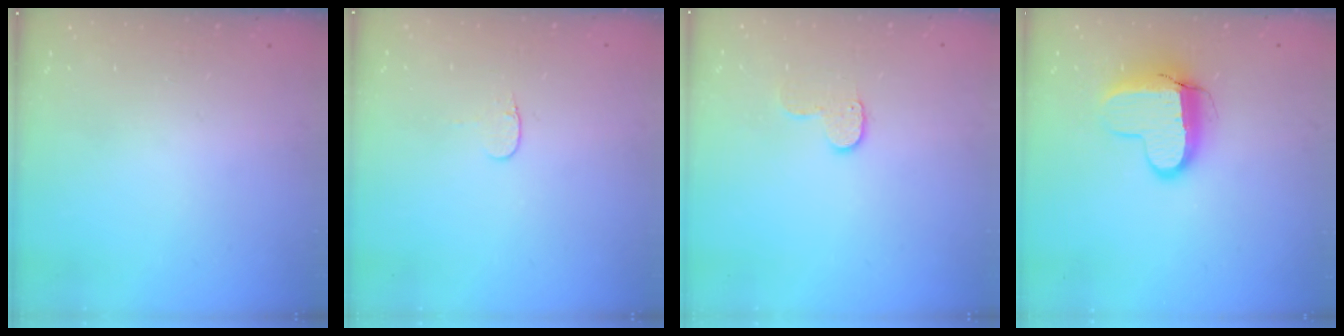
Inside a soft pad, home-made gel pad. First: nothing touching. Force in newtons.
{"total": 3.4, "press": 3.3, "slide": 0.4}
{"total": 6.5, "press": 6.4, "slide": 0.4}
{"total": 10.5, "press": 10.4, "slide": 0.8}